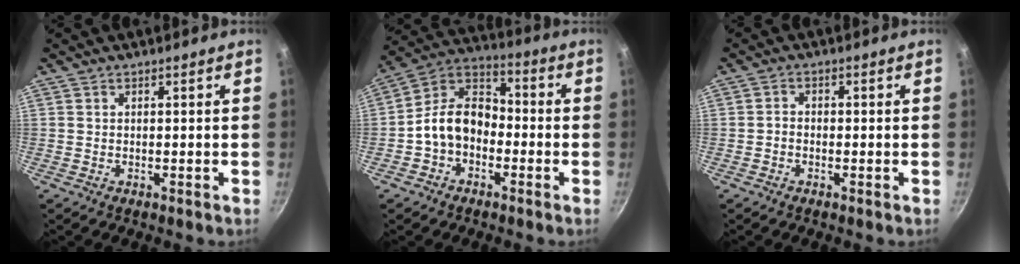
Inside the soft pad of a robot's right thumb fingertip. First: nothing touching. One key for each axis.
{"total": 11.4, "fx": -2.8, "fy": 8.3, "fz": 7.3, "tx": -0.095, "ty": 0.050, "tz": -0.072}
{"total": 1.1, "fx": -0.4, "fy": 0.8, "fz": 0.6, "tx": -0.012, "ty": 0.005, "tz": -0.009}